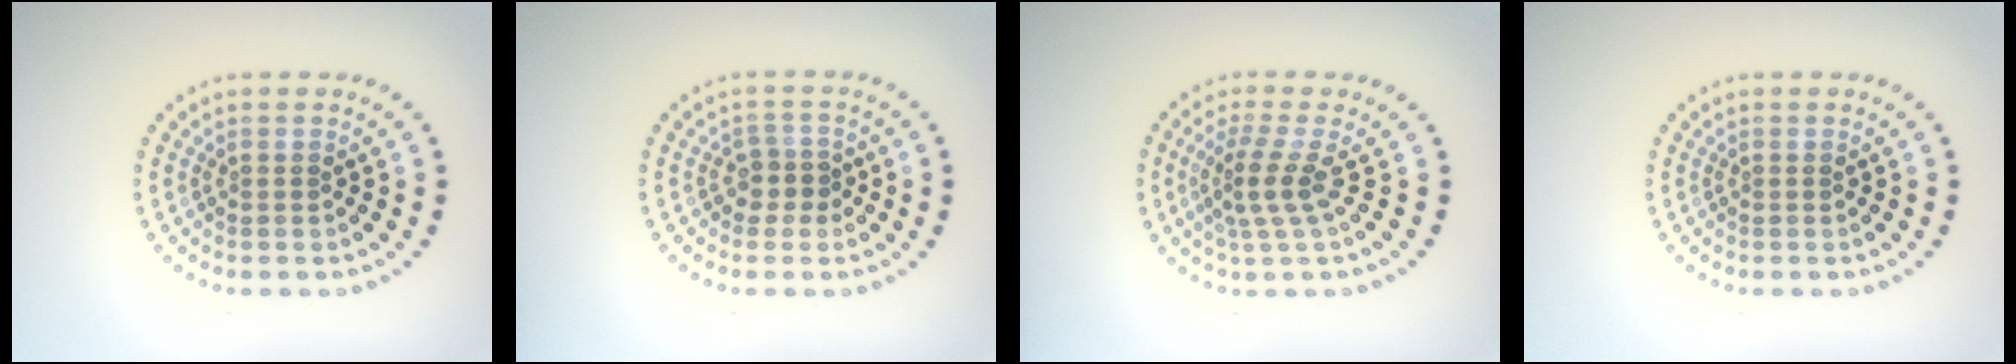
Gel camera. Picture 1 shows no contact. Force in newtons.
{"total": 1.8, "press": 1.5, "slide": 1.1}
{"total": 3.0, "press": 2.0, "slide": 2.2}
{"total": 0.0}